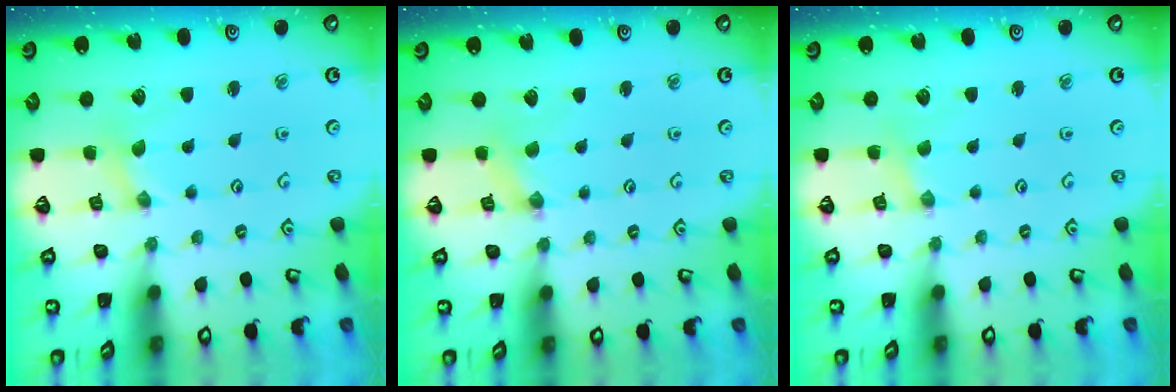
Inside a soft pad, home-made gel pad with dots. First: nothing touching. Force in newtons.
{"total": 0.0}
{"total": 0.0}